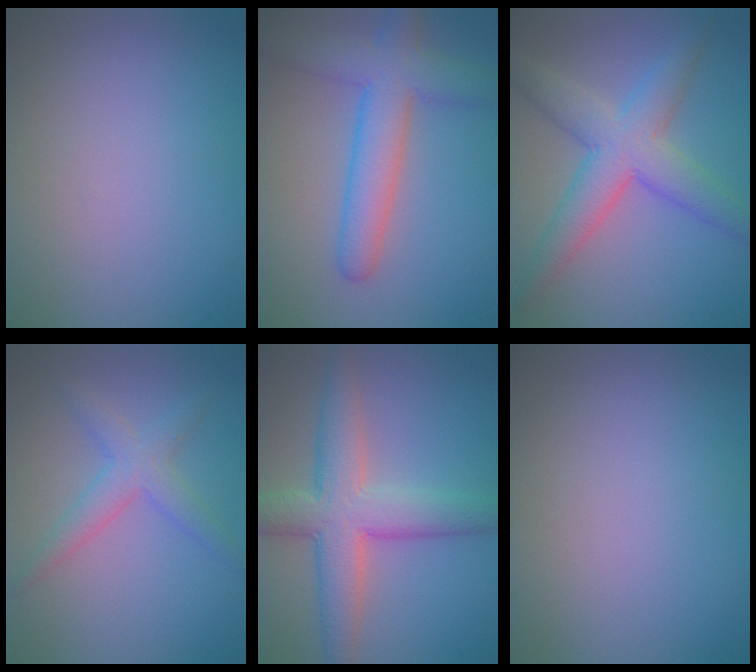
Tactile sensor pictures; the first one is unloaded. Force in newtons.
{"total": 5.7, "press": 5.7, "slide": 0.2}
{"total": 6.1, "press": 6.1, "slide": 0.2}
{"total": 2.9, "press": 2.9, "slide": 0.1}
{"total": 6.7, "press": 6.7, "slide": 0.6}
{"total": 0.0}